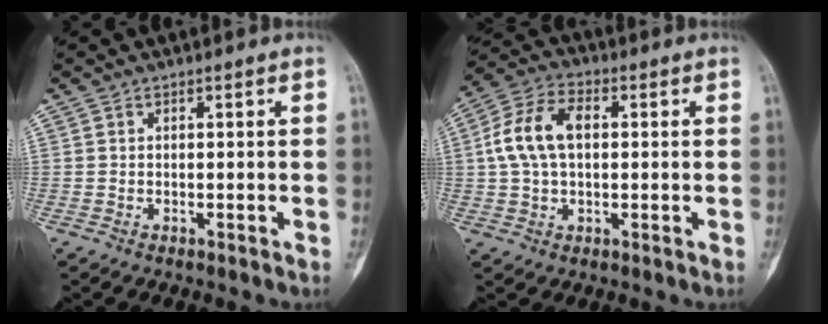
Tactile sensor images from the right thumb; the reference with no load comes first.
{"total": 10.4, "force": [1.2, 6.4, 8.1], "torque": [-0.161, 0.026, 0.019]}